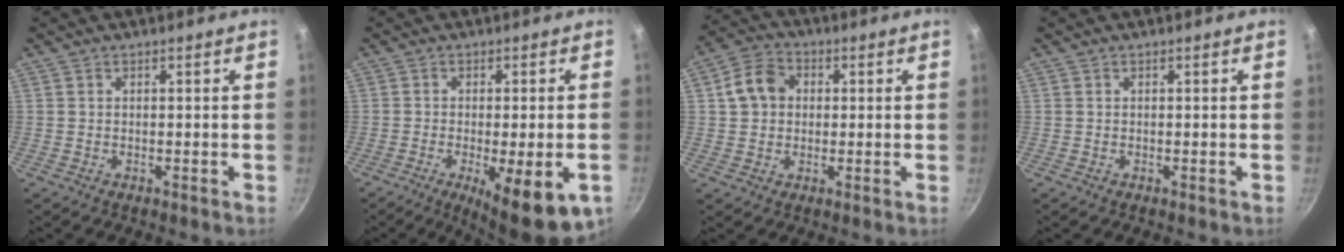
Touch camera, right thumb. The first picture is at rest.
{"total": 13.0, "force": [-5.0, 3.3, 11.5], "torque": [-0.147, -0.002, -0.064]}
{"total": 7.7, "force": [1.2, 6.3, 4.2], "torque": [-0.053, 0.016, 0.009]}
{"total": 0.0}